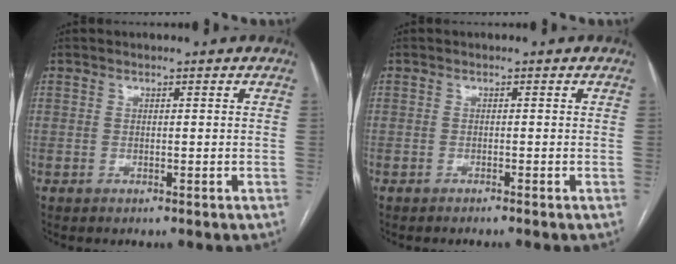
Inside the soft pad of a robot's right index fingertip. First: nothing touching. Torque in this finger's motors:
{"motor_torque": [-0.18, 0.03, -0.02, 0.01]}